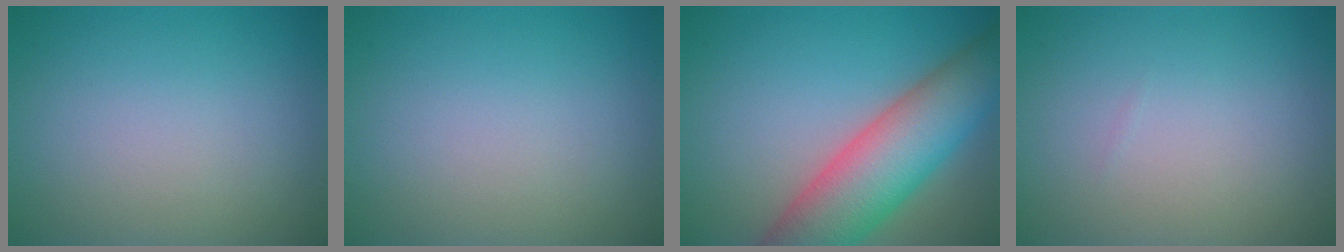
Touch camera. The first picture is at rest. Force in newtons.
{"total": 0.0}
{"total": 9.9, "press": 9.9, "slide": 0.5}
{"total": 0.0}